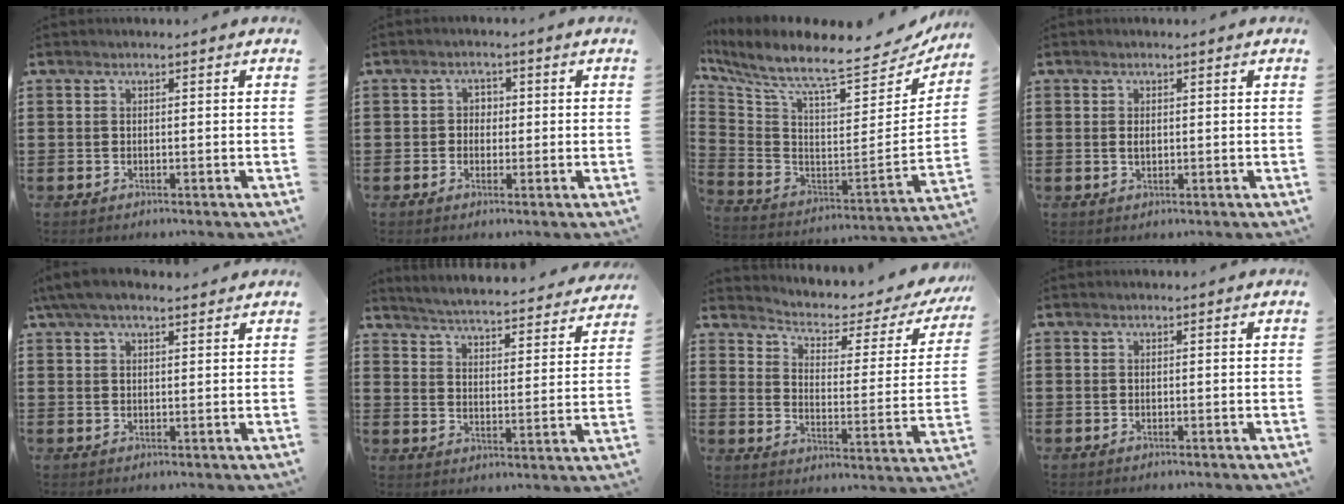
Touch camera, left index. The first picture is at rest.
{"total": 2.0, "force": [-0.2, 1.8, 0.9], "torque": [-0.024, 0.008, -0.009]}
{"total": 7.7, "force": [6.7, 0.3, 3.7], "torque": [-0.100, -0.076, 0.106]}
{"total": 1.3, "force": [0.2, 0.6, 1.1], "torque": [-0.024, 0.003, 0.002]}
{"total": 4.4, "force": [3.3, 1.2, 2.7], "torque": [-0.061, 0.004, 0.061]}
{"total": 4.1, "force": [4.0, -0.6, 0.6], "torque": [-0.036, -0.041, 0.062]}
{"total": 2.9, "force": [2.0, 1.1, 1.8], "torque": [-0.051, -0.019, 0.021]}
{"total": 0.0}